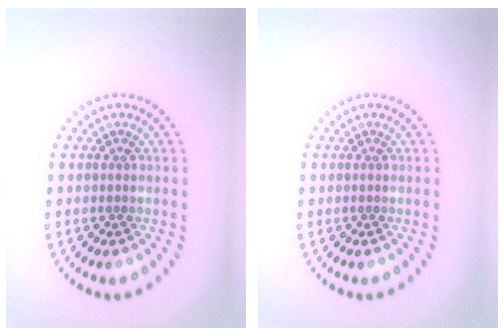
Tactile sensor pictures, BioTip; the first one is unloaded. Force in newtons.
{"total": 0.0}